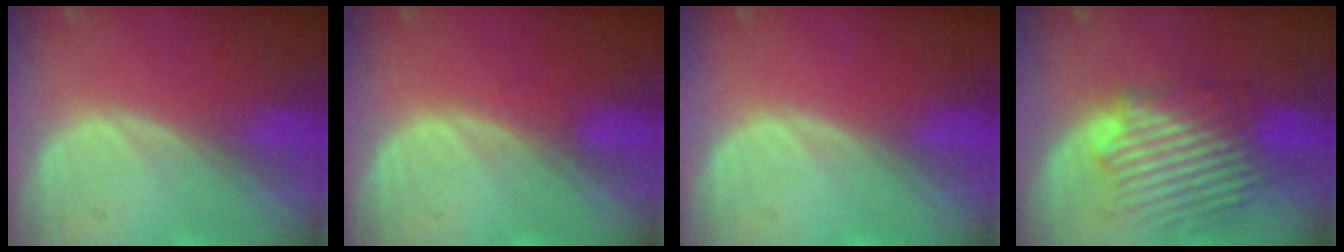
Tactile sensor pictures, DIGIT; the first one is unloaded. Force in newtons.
{"total": 0.6, "press": 0.6, "slide": 0.2}
{"total": 0.0}
{"total": 8.6, "press": 8.5, "slide": 1.6}